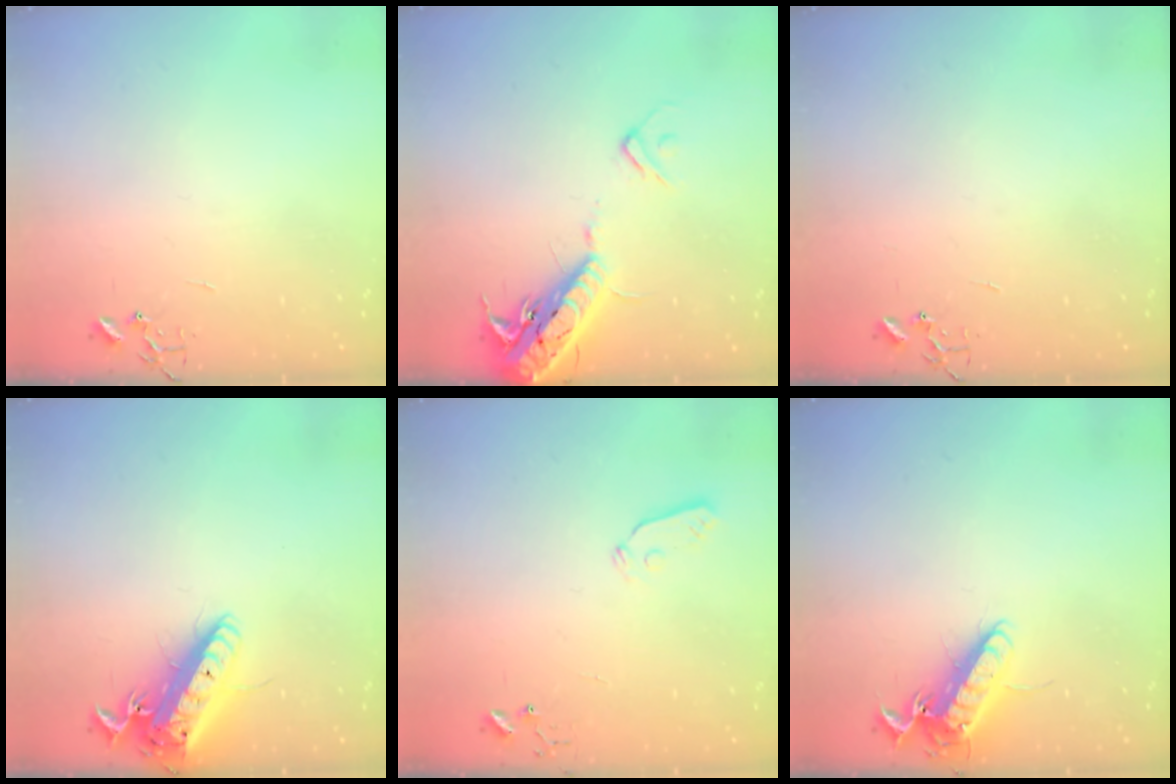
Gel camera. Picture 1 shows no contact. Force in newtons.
{"total": 17.1, "press": 16.7, "slide": 3.7}
{"total": 0.0}
{"total": 16.4, "press": 16.0, "slide": 3.4}
{"total": 3.6, "press": 3.6, "slide": 0.5}
{"total": 13.5, "press": 13.5, "slide": 1.2}